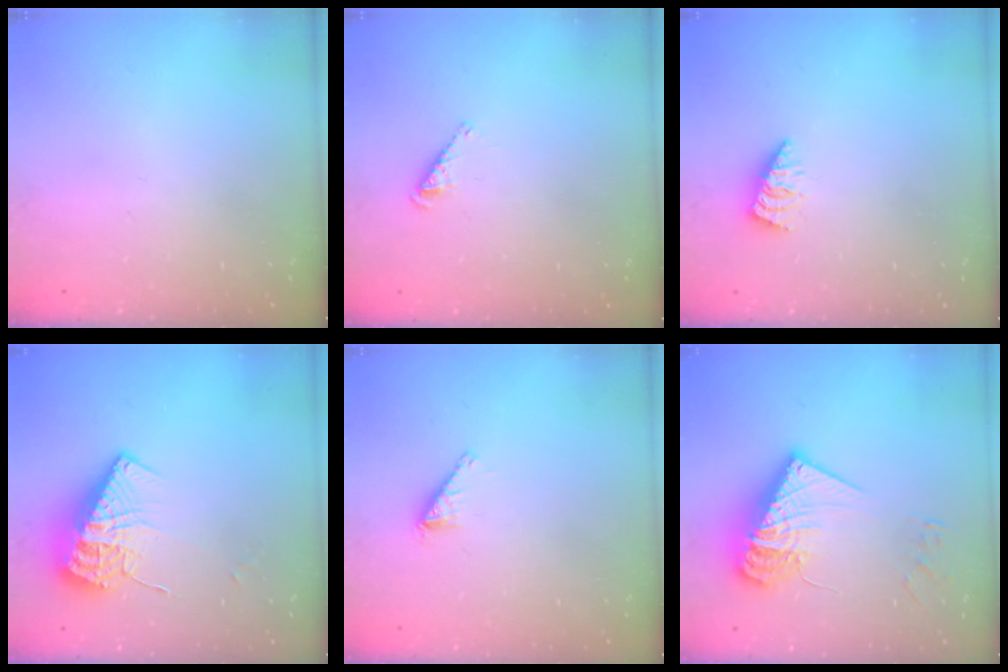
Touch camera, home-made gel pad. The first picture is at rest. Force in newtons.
{"total": 2.5, "press": 2.5, "slide": 0.5}
{"total": 1.4, "press": 1.3, "slide": 0.2}
{"total": 13.5, "press": 13.4, "slide": 1.1}
{"total": 1.7, "press": 1.7, "slide": 0.2}
{"total": 21.8, "press": 21.7, "slide": 1.9}